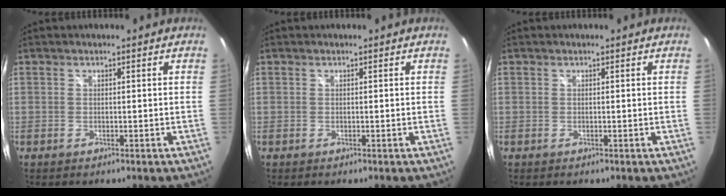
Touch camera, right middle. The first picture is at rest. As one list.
[{"total": 0.0}, {"total": 0.0}]